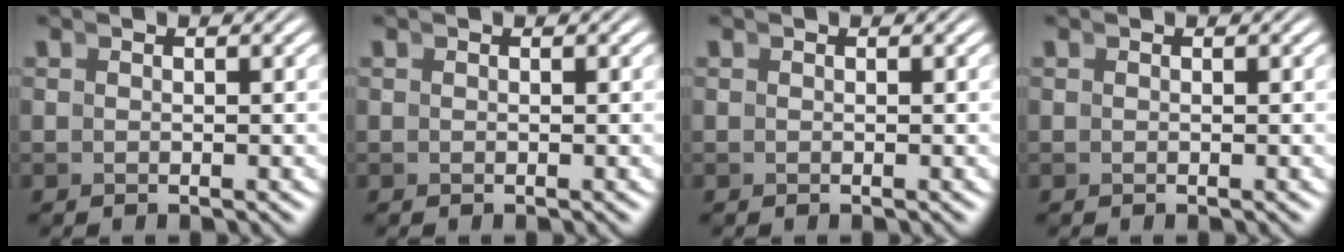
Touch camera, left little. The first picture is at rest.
{"total": 0.0}
{"total": 0.0}
{"total": 0.0}